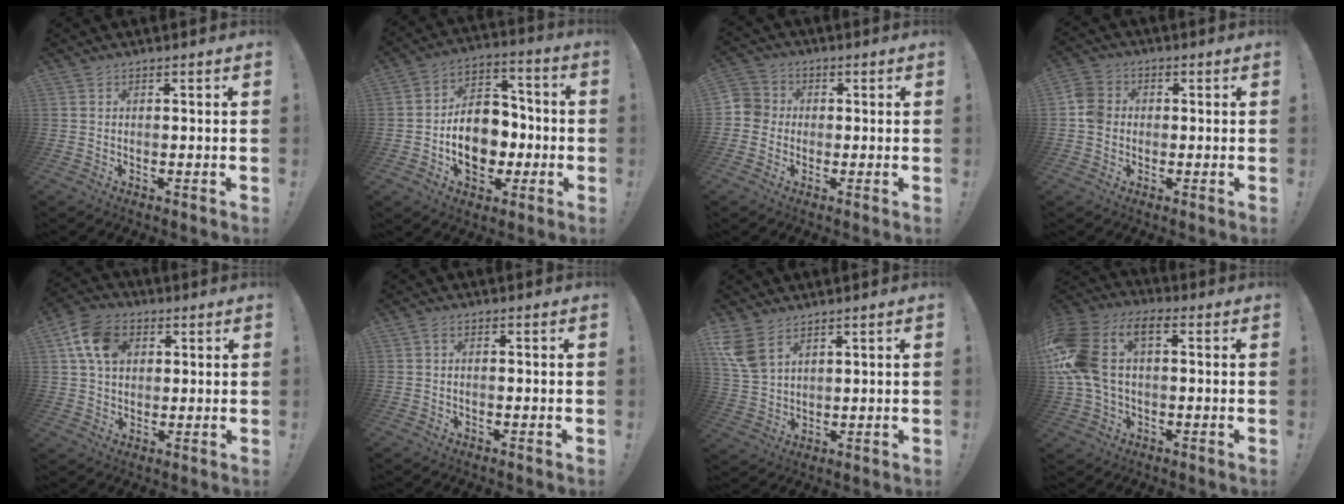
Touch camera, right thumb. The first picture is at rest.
{"total": 15.1, "force": [-3.7, 11.1, 9.5], "torque": [-0.161, 0.029, -0.058]}
{"total": 4.9, "force": [-0.9, 4.7, 1.2], "torque": [-0.018, 0.012, -0.020]}
{"total": 6.1, "force": [-0.7, 5.2, 3.0], "torque": [-0.047, 0.018, -0.010]}
{"total": 12.1, "force": [4.0, 9.1, 6.9], "torque": [-0.118, 0.003, 0.080]}
{"total": 1.2, "force": [-0.5, 0.2, 1.0], "torque": [-0.022, 0.006, -0.009]}
{"total": 8.0, "force": [4.8, 4.5, 4.6], "torque": [-0.092, -0.017, 0.096]}
{"total": 17.0, "force": [2.9, 10.7, 12.9], "torque": [-0.263, 0.005, 0.053]}